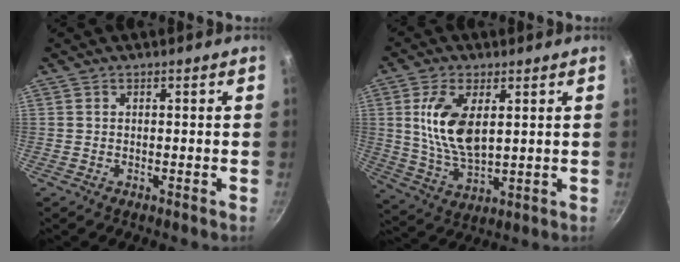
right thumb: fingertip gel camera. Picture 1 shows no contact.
{"total": 12.1, "force": [2.9, 6.1, 10.1], "torque": [-0.190, -0.016, 0.064]}